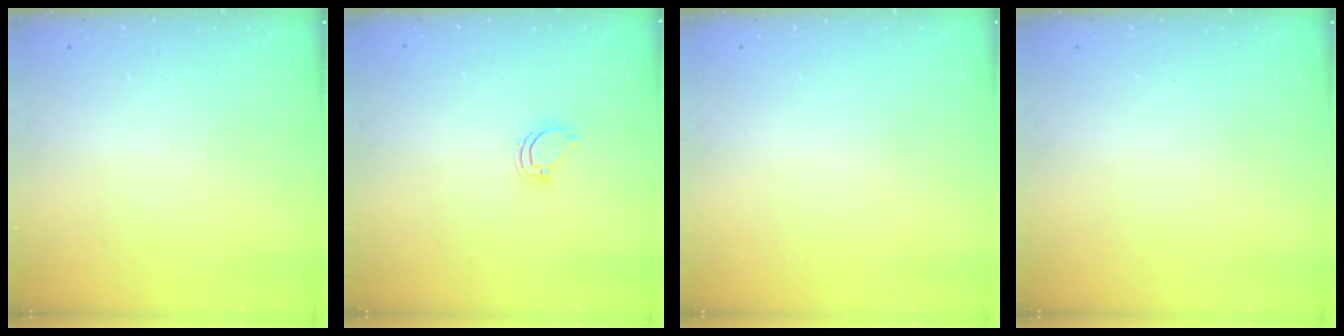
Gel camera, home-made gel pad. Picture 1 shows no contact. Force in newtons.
{"total": 3.1, "press": 3.1, "slide": 0.2}
{"total": 0.0}
{"total": 0.0}